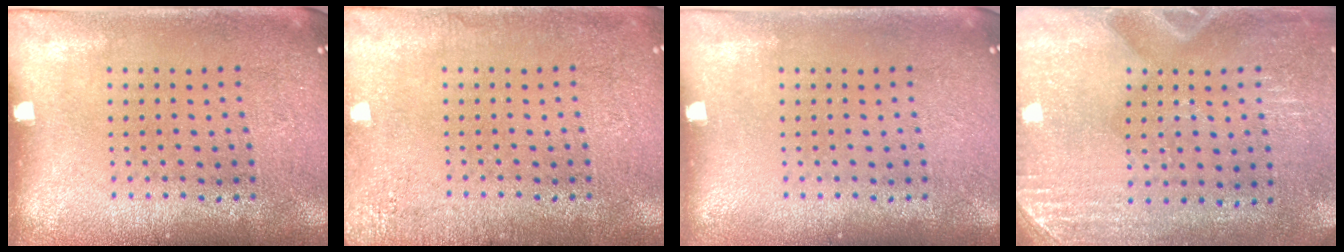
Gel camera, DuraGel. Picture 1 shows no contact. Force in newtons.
{"total": 2.0, "press": 2.0, "slide": 0.3}
{"total": 0.0}
{"total": 2.8, "press": 2.5, "slide": 1.3}